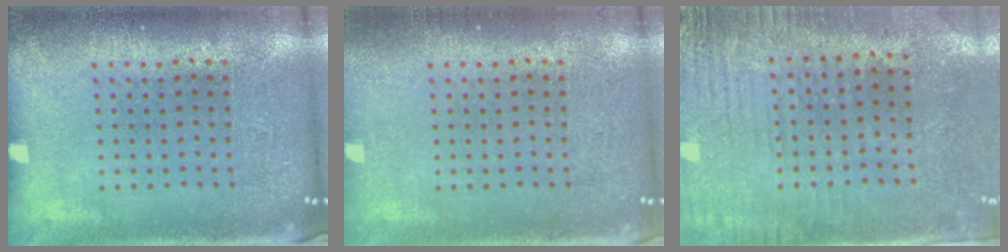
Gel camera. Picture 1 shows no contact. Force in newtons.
{"total": 0.6, "press": 0.6, "slide": 0.1}
{"total": 2.9, "press": 2.4, "slide": 1.7}